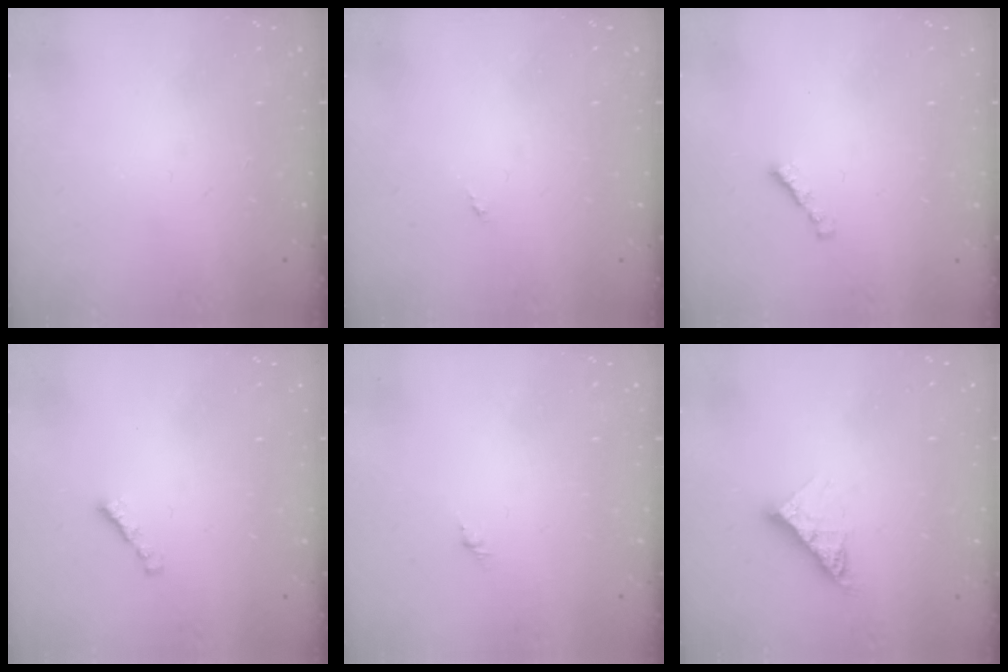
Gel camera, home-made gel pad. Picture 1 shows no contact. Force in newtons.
{"total": 0.0}
{"total": 1.0, "press": 0.8, "slide": 0.5}
{"total": 1.0, "press": 0.8, "slide": 0.5}
{"total": 1.3, "press": 1.2, "slide": 0.5}
{"total": 8.6, "press": 8.5, "slide": 0.9}